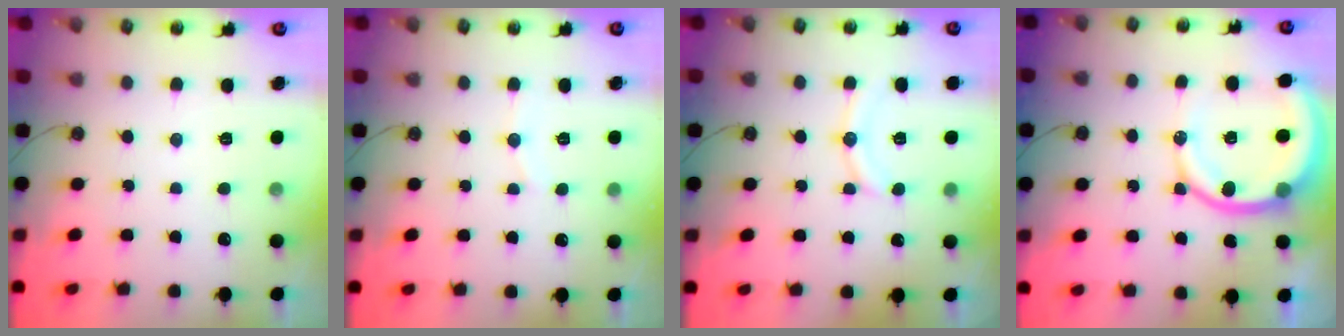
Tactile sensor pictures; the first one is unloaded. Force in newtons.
{"total": 4.3, "press": 4.2, "slide": 0.4}
{"total": 9.0, "press": 8.8, "slide": 1.9}
{"total": 12.3, "press": 12.2, "slide": 1.6}